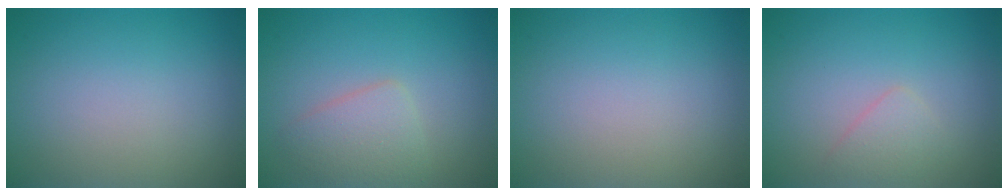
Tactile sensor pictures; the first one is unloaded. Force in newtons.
{"total": 2.7, "press": 2.7, "slide": 0.1}
{"total": 0.0}
{"total": 1.5, "press": 1.5, "slide": 0.0}